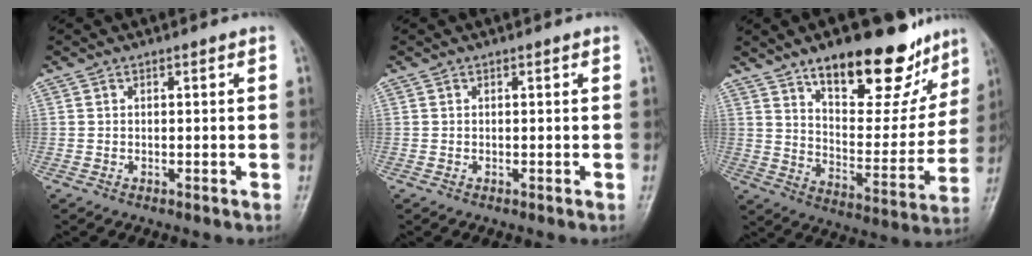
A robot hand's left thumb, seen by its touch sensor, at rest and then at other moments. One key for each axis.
{"total": 0.0}
{"total": 23.0, "fx": 15.3, "fy": 9.6, "fz": 14.2, "tx": -0.146, "ty": -0.074, "tz": 0.230}